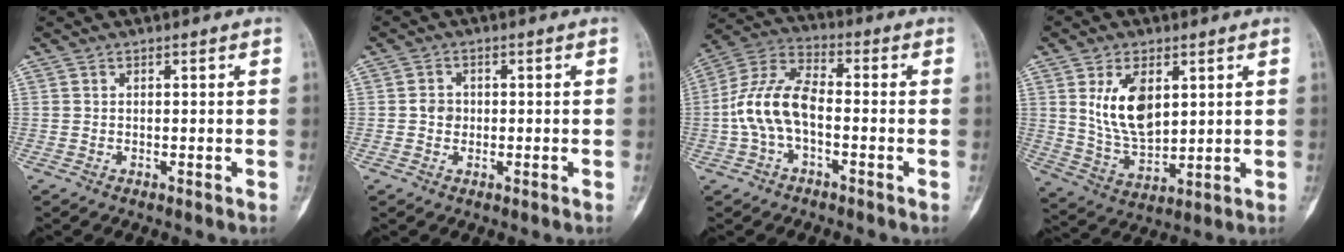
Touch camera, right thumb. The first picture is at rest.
{"total": 2.4, "force": [-0.2, 2.1, 1.1], "torque": [-0.007, 0.007, -0.008]}
{"total": 11.2, "force": [-1.9, 5.9, 9.3], "torque": [-0.191, 0.039, -0.045]}
{"total": 11.4, "force": [3.4, 6.4, 8.8], "torque": [-0.144, -0.021, 0.079]}